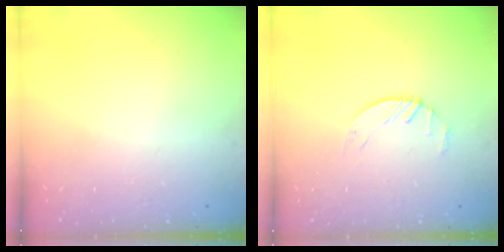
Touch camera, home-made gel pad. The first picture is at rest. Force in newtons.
{"total": 2.2, "press": 2.2, "slide": 0.4}